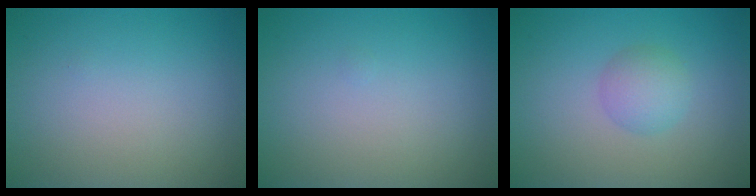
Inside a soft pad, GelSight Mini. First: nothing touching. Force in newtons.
{"total": 0.0}
{"total": 2.3, "press": 2.3, "slide": 0.1}